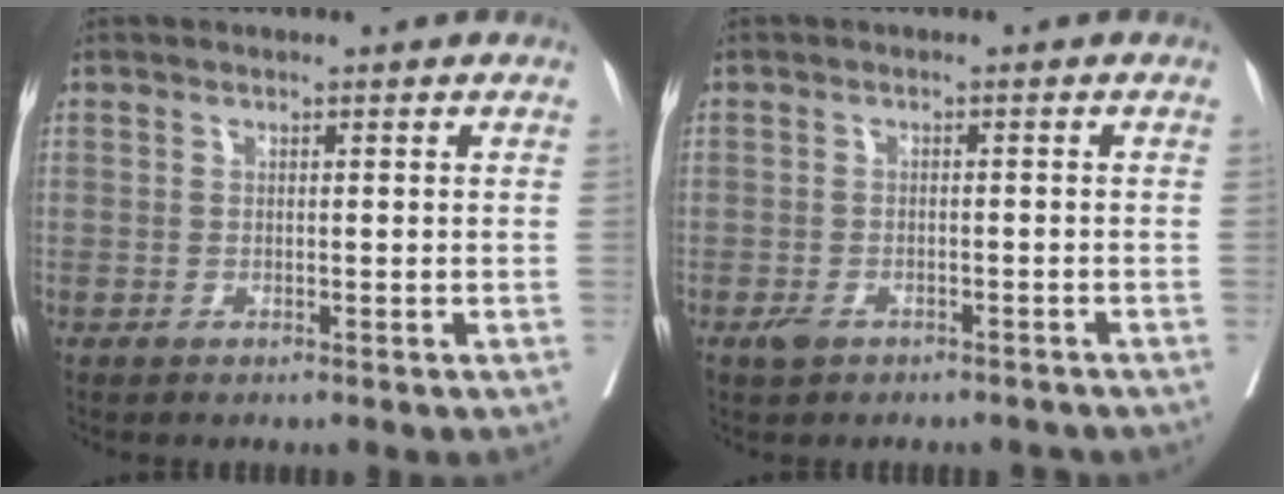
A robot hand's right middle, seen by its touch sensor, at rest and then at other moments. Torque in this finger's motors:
{"motor_torque": [-0.21, -0.05, 0.06, 0.02]}